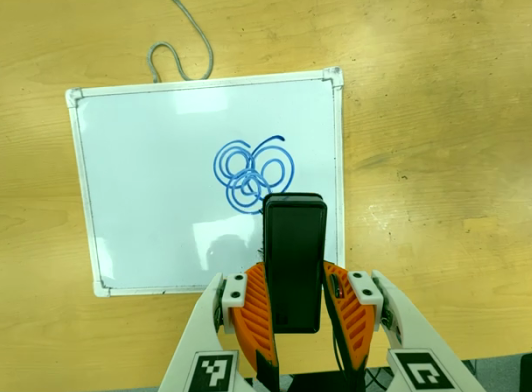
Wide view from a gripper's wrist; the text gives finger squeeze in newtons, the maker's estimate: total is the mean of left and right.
{"total": 4.9, "left": 3.2, "right": 6.6}